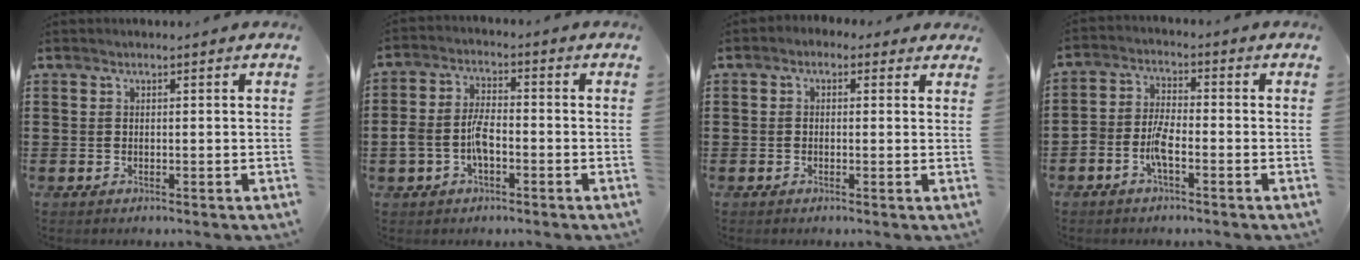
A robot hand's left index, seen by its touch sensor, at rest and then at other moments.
{"total": 5.6, "force": [-1.9, 3.0, 4.3], "torque": [-0.109, 0.000, -0.043]}
{"total": 1.2, "force": [-0.3, 1.0, 0.7], "torque": [-0.016, 0.006, -0.009]}
{"total": 4.4, "force": [-2.3, 1.6, 3.4], "torque": [-0.078, 0.004, -0.047]}